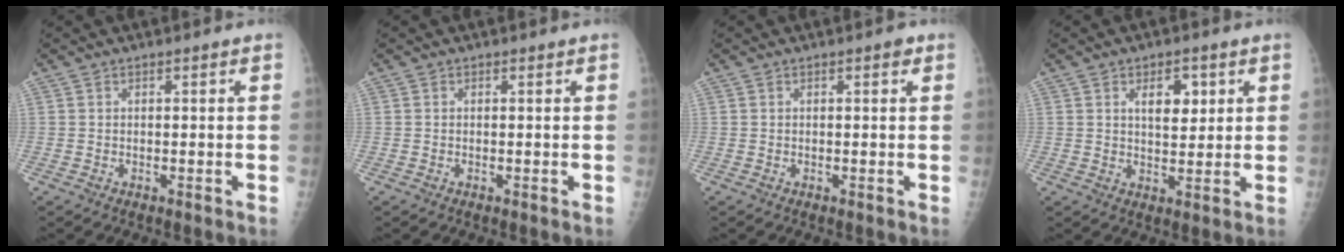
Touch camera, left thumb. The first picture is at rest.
{"total": 0.0}
{"total": 0.8, "force": [0.4, 0.4, 0.6], "torque": [-0.005, 0.001, 0.003]}
{"total": 5.9, "force": [2.3, 3.3, 4.3], "torque": [-0.040, -0.011, 0.038]}